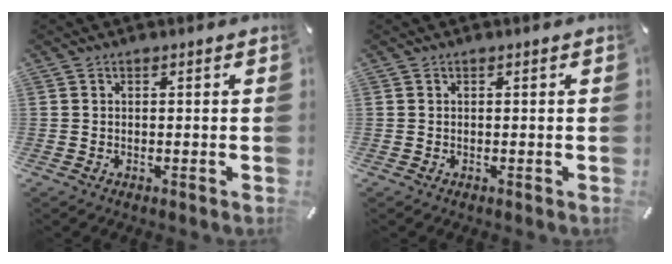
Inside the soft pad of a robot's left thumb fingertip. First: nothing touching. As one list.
[{"total": 0.0}]